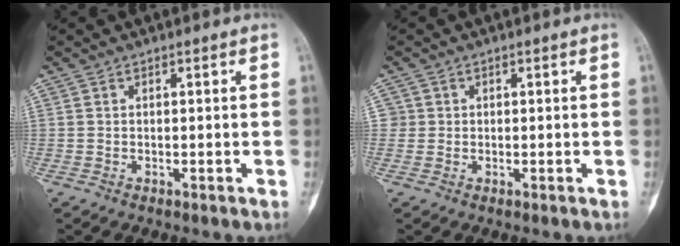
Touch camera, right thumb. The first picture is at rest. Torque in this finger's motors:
{"motor_torque": [-0.32, -0.40, 0.05, -0.08, 0.02]}